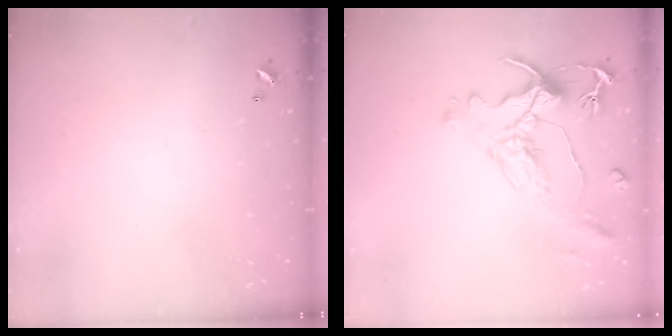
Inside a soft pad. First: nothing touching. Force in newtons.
{"total": 2.8, "press": 2.5, "slide": 1.3}